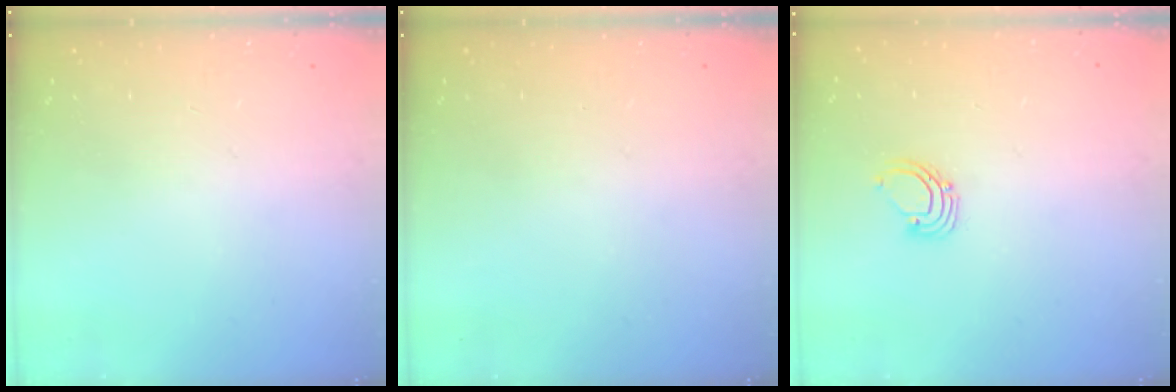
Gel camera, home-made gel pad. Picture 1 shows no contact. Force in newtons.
{"total": 0.0}
{"total": 2.6, "press": 2.6, "slide": 0.2}